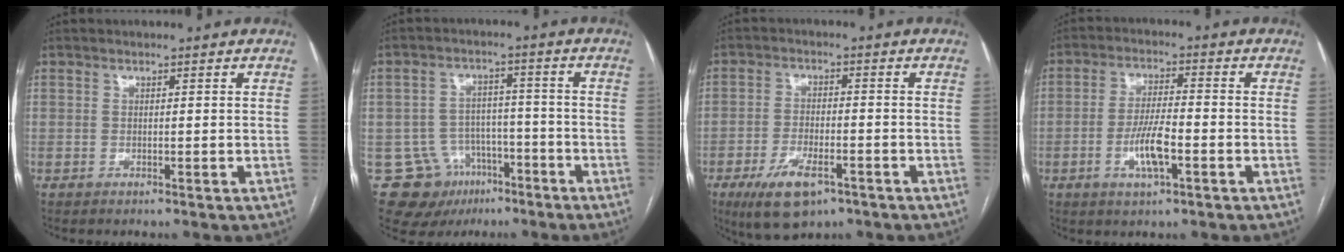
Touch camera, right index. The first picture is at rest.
{"total": 10.4, "force": [-5.7, 8.4, 2.3], "torque": [-0.036, 0.031, -0.078]}
{"total": 8.7, "force": [-4.9, 3.4, 6.3], "torque": [-0.121, -0.011, -0.079]}
{"total": 6.8, "force": [-2.4, 1.5, 6.2], "torque": [-0.121, 0.001, -0.041]}